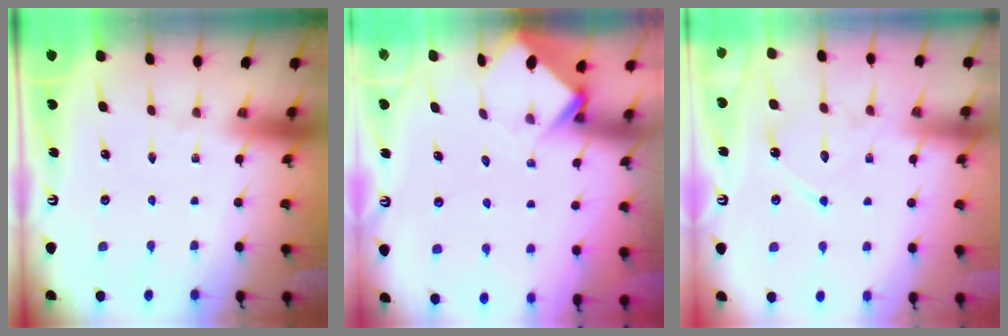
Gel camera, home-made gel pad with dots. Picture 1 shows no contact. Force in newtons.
{"total": 3.9, "press": 3.9, "slide": 0.3}
{"total": 11.6, "press": 11.6, "slide": 0.6}